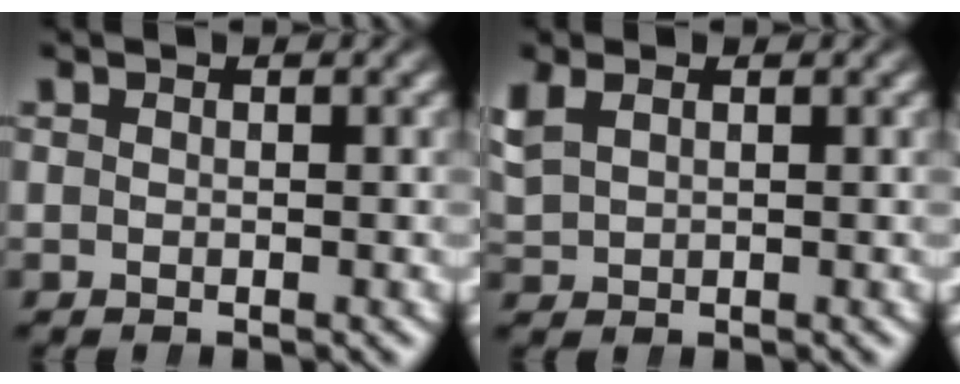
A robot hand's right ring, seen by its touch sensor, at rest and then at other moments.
{"total": 2.3, "force": [0.9, 1.8, 1.2], "torque": [-0.032, 0.004, 0.024]}